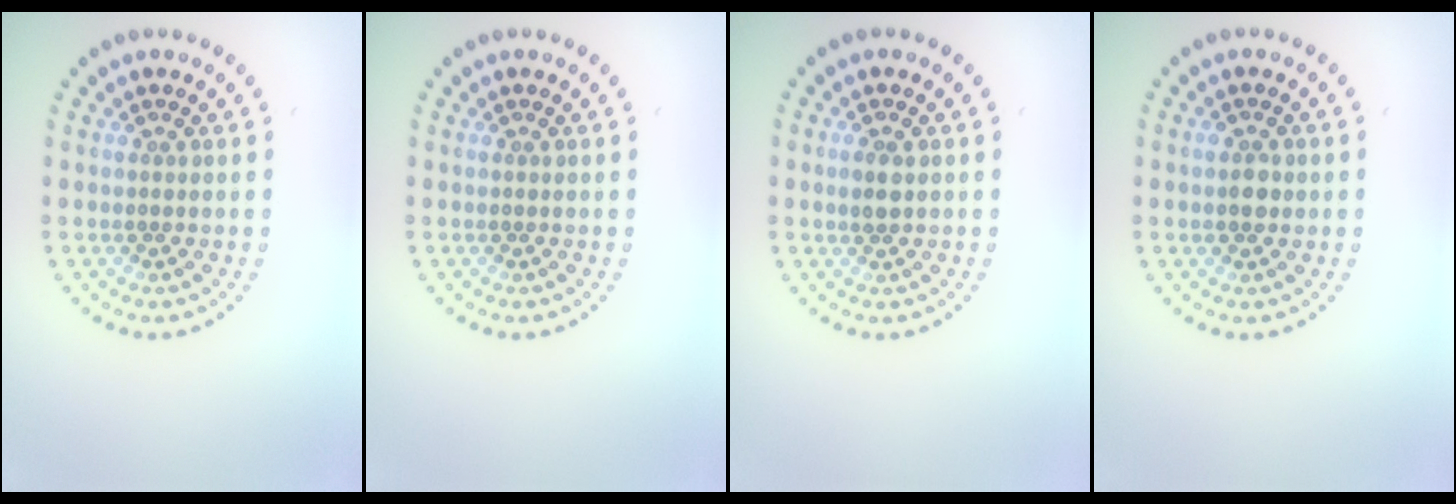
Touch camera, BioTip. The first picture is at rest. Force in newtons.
{"total": 0.0}
{"total": 1.4, "press": 1.3, "slide": 0.3}
{"total": 2.1, "press": 2.1, "slide": 0.2}